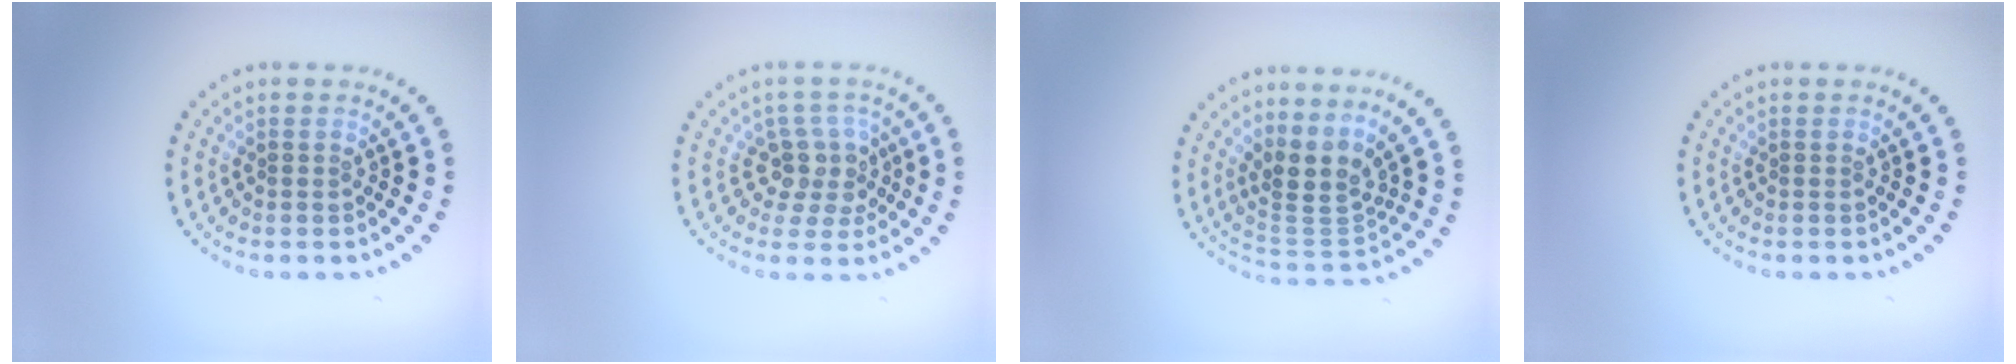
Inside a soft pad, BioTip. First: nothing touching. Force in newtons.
{"total": 3.4, "press": 2.6, "slide": 2.2}
{"total": 3.4, "press": 2.5, "slide": 2.3}
{"total": 0.0}